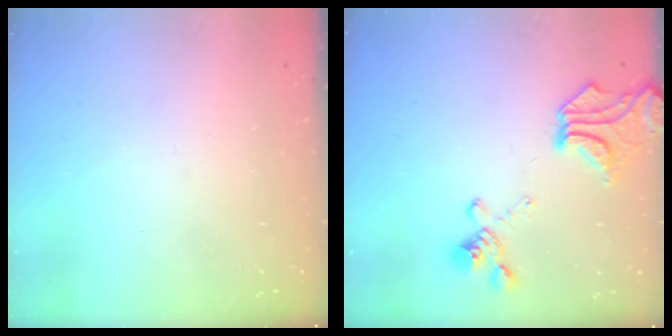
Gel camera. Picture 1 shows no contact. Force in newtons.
{"total": 4.7, "press": 3.5, "slide": 3.1}